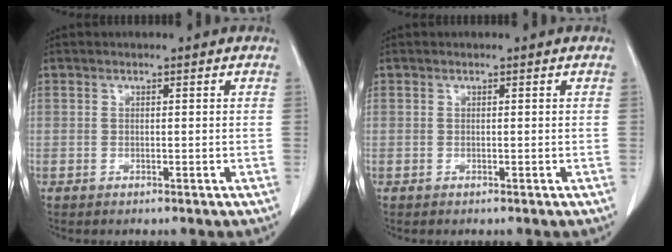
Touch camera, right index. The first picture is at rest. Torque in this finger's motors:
{"motor_torque": [0.00, 0.00, 0.00, 0.00]}